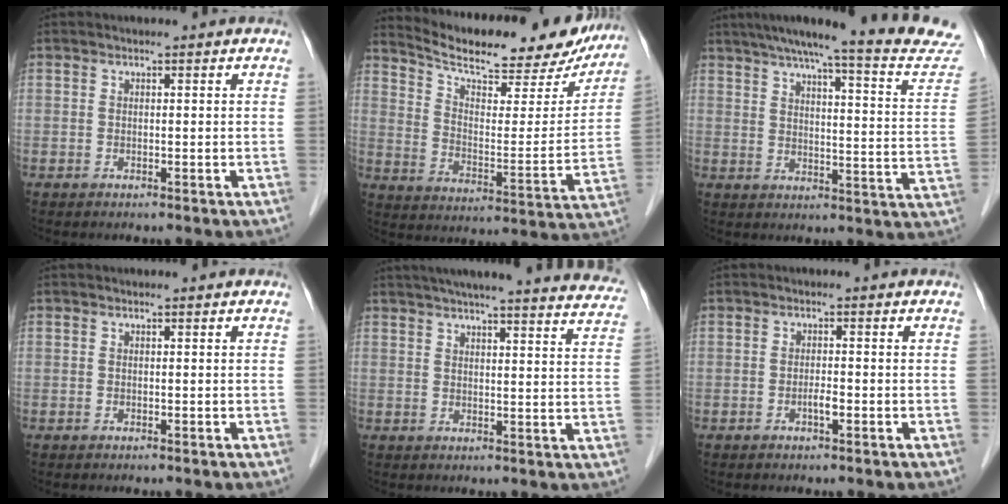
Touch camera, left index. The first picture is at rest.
{"total": 24.0, "force": [20.9, 6.0, 10.1], "torque": [-0.151, -0.013, 0.280]}
{"total": 22.9, "force": [20.7, 1.1, 9.9], "torque": [-0.136, -0.050, 0.246]}
{"total": 0.0}
{"total": 27.1, "force": [24.8, 2.3, 10.8], "torque": [-0.159, -0.039, 0.289]}
{"total": 1.3, "force": [-0.6, 0.1, 1.1], "torque": [-0.021, 0.001, -0.011]}